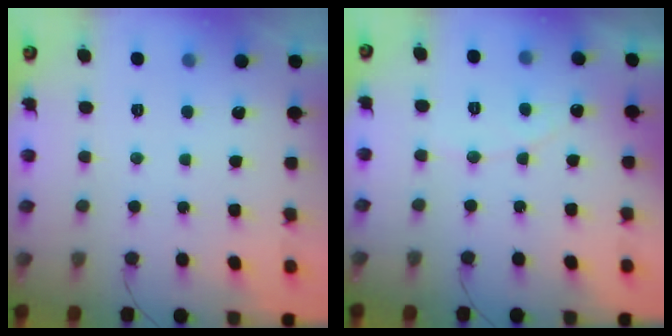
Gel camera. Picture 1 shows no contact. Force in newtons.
{"total": 3.8, "press": 3.8, "slide": 0.1}